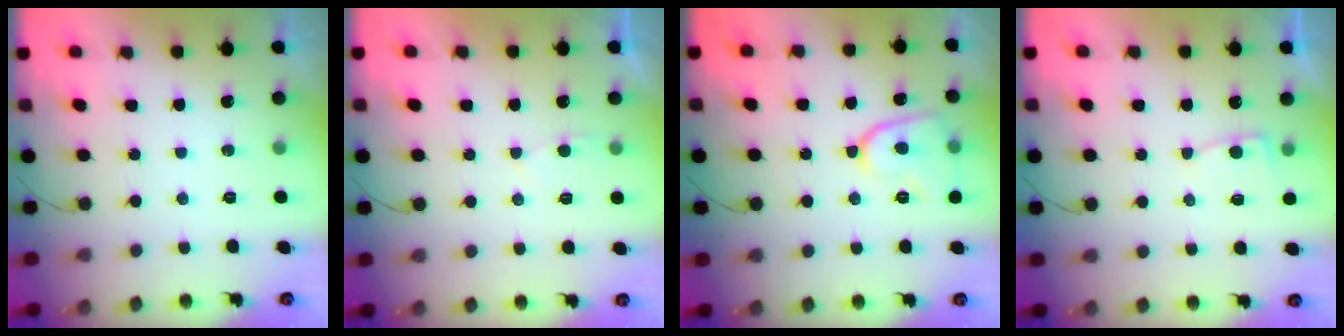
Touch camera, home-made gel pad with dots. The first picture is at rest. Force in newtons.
{"total": 1.8, "press": 1.8, "slide": 0.3}
{"total": 10.8, "press": 10.7, "slide": 1.3}
{"total": 3.8, "press": 3.8, "slide": 0.5}